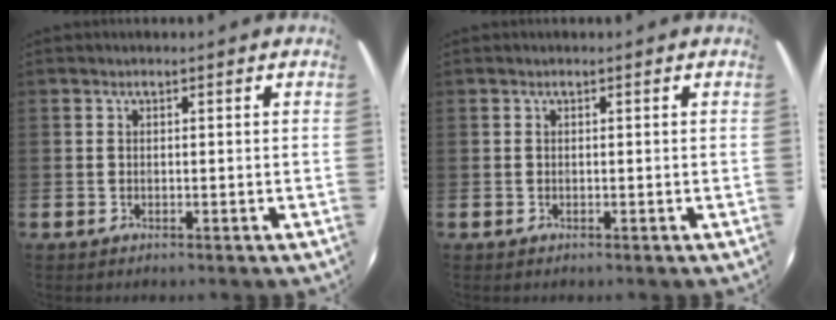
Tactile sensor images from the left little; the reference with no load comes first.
{"total": 0.0}